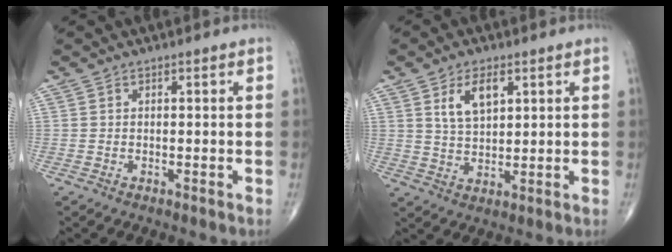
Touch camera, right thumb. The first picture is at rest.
{"total": 6.8, "force": [2.9, 3.5, 5.0], "torque": [-0.083, -0.014, 0.059]}